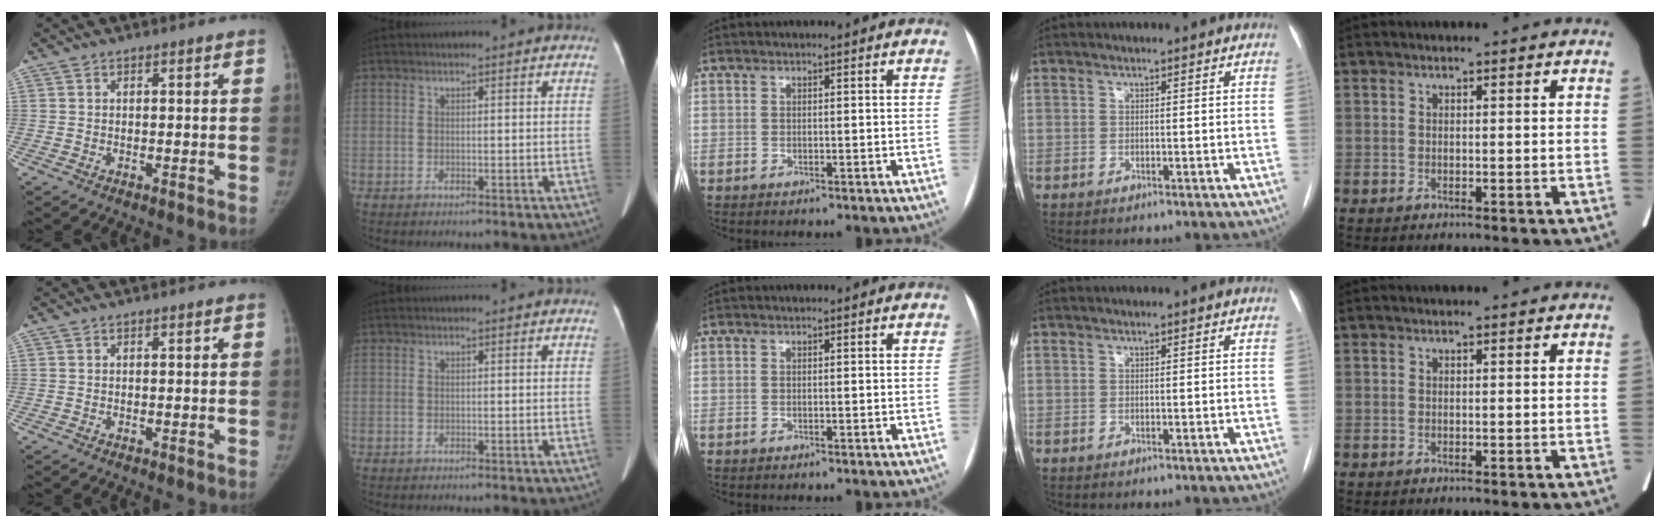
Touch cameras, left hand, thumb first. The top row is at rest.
{}